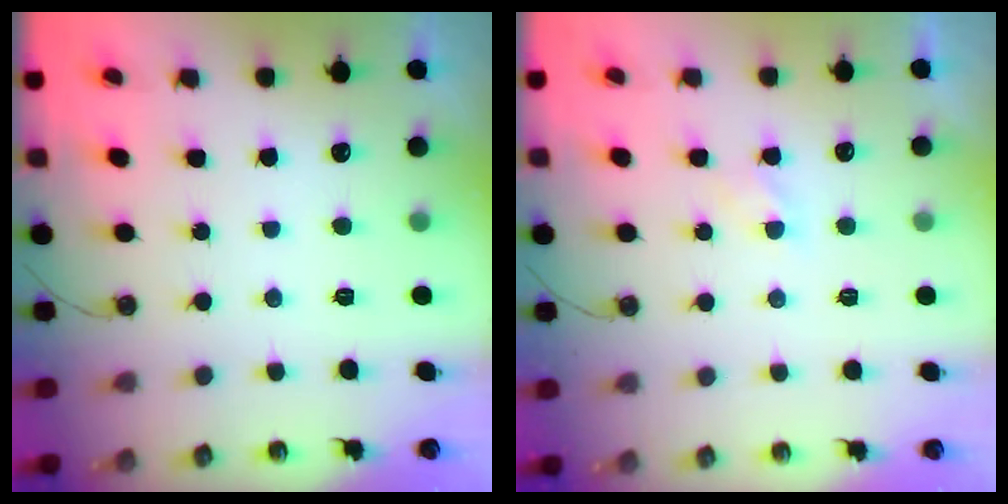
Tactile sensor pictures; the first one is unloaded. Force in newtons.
{"total": 2.4, "press": 2.4, "slide": 0.3}